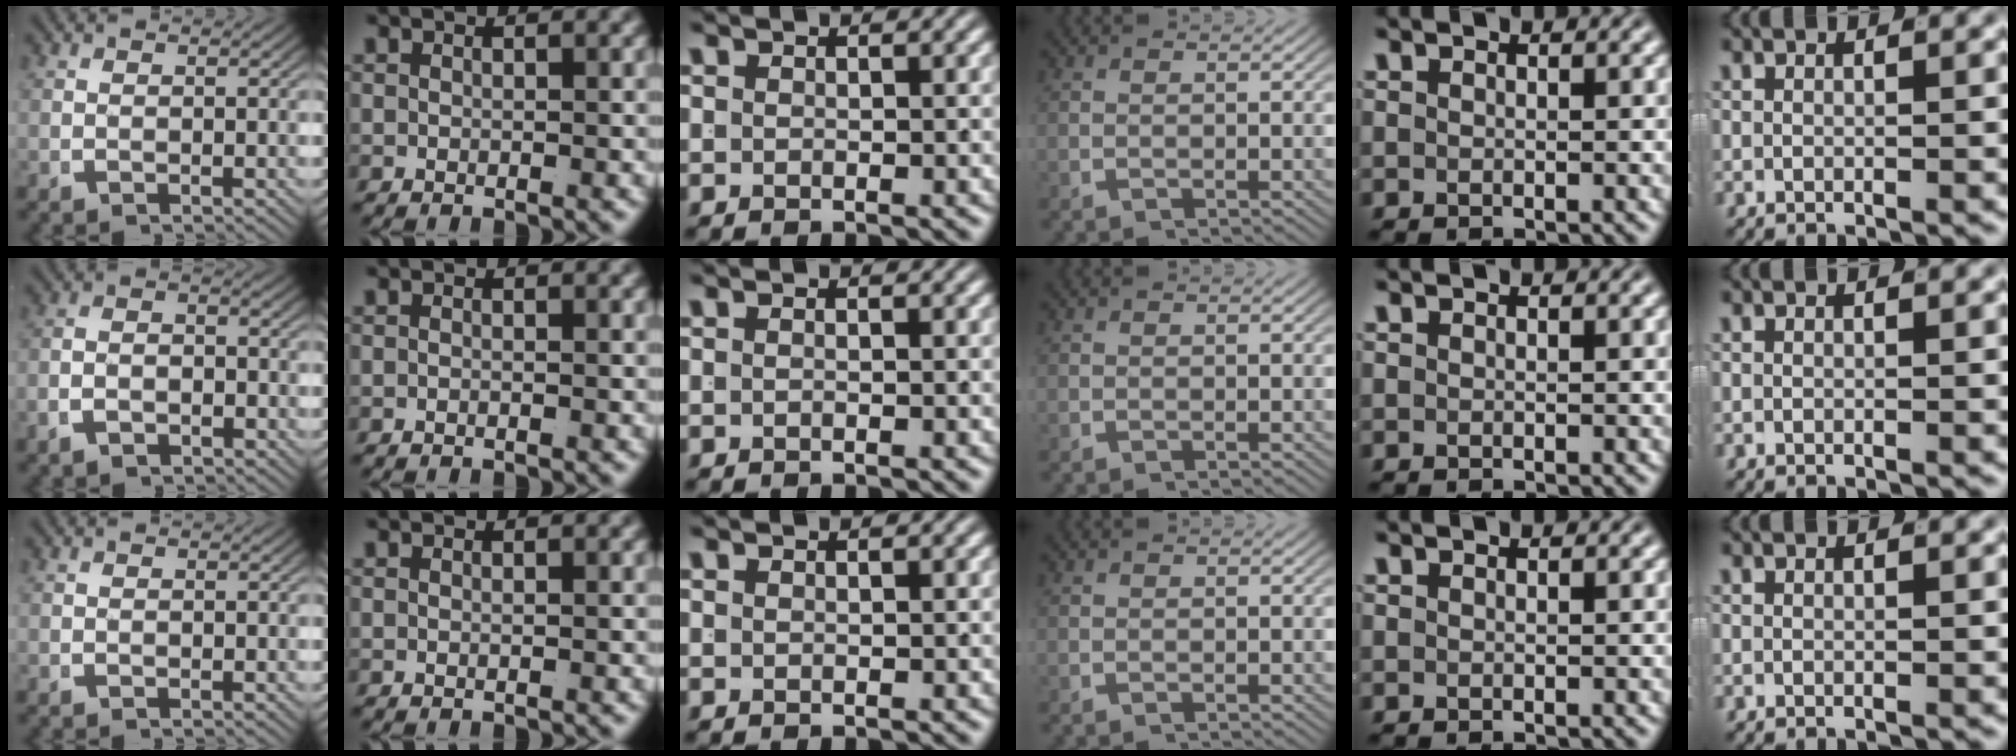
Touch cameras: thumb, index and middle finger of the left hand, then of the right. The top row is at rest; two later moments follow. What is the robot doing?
{"motion": "lift_and_place", "object": "shorts"}